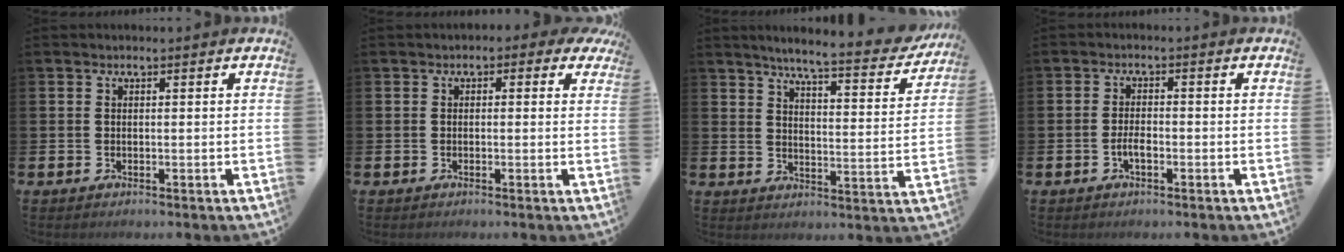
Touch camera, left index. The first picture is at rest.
{"total": 0.9, "force": [-0.3, 0.7, 0.5], "torque": [-0.009, 0.007, -0.010]}
{"total": 5.9, "force": [5.4, 0.2, 2.4], "torque": [-0.057, -0.046, 0.084]}
{"total": 2.2, "force": [-0.8, 1.0, 1.9], "torque": [-0.034, 0.002, -0.016]}